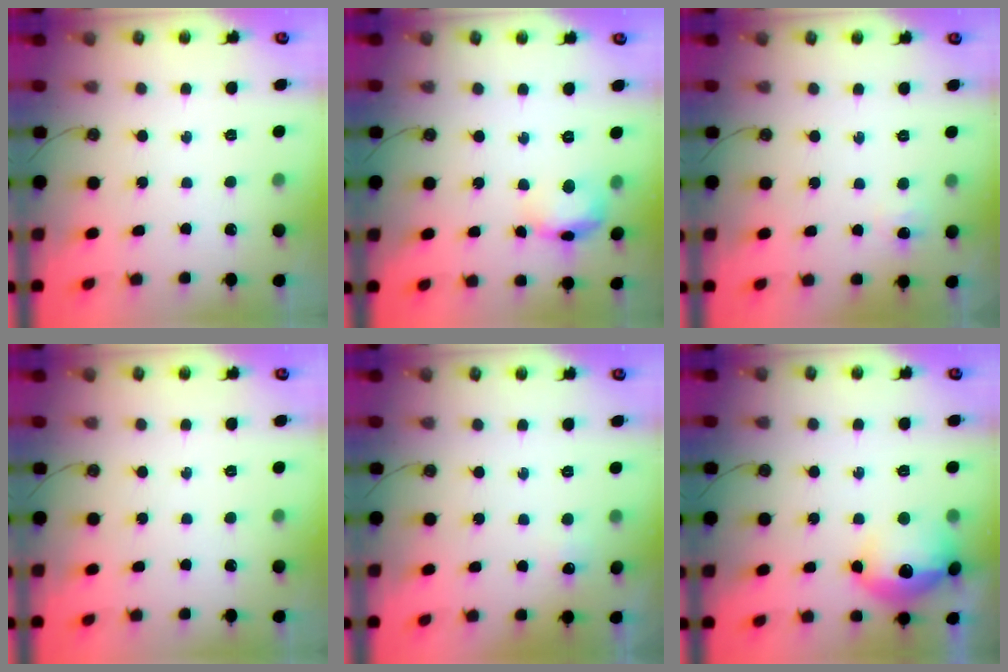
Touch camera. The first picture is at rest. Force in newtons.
{"total": 14.0, "press": 9.7, "slide": 10.0}
{"total": 3.2, "press": 3.2, "slide": 0.6}
{"total": 0.0}
{"total": 4.4, "press": 4.4, "slide": 0.6}
{"total": 16.5, "press": 16.5, "slide": 1.3}